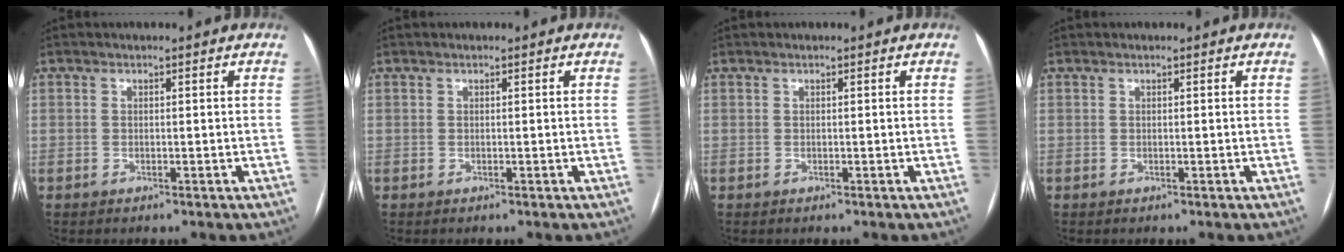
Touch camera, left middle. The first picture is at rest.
{"total": 0.0}
{"total": 0.0}
{"total": 0.0}